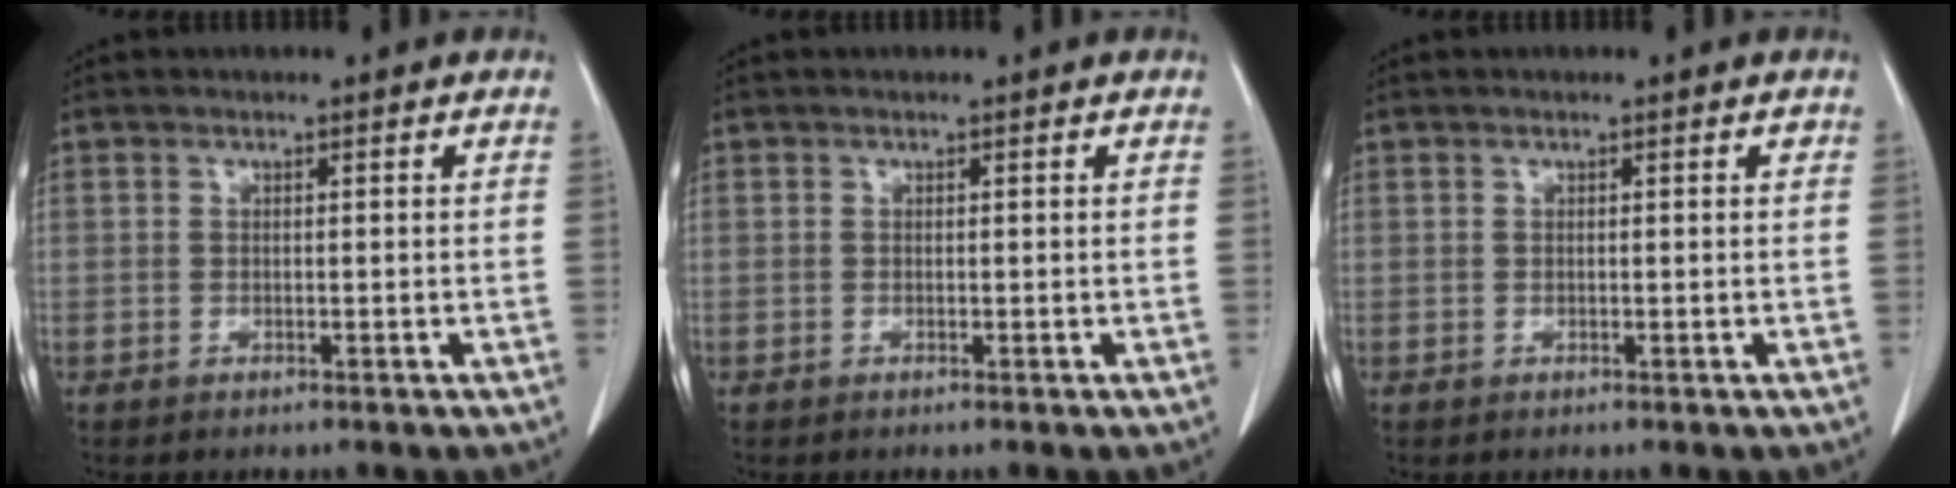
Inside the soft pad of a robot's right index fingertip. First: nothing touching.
{"total": 0.0}
{"total": 0.0}